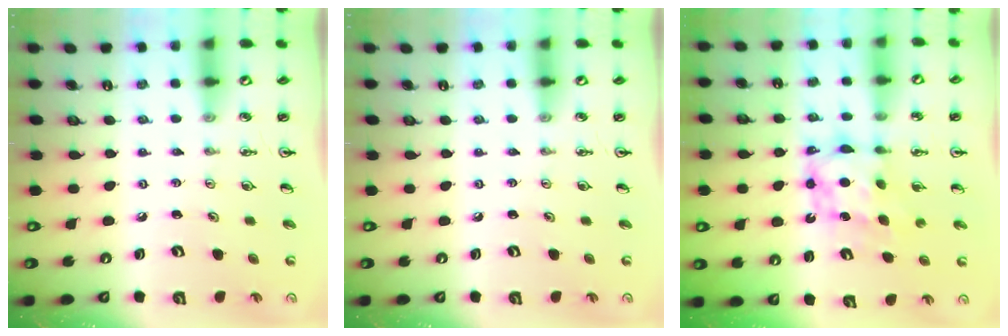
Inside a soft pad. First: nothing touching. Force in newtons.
{"total": 0.0}
{"total": 7.0, "press": 7.0, "slide": 0.4}